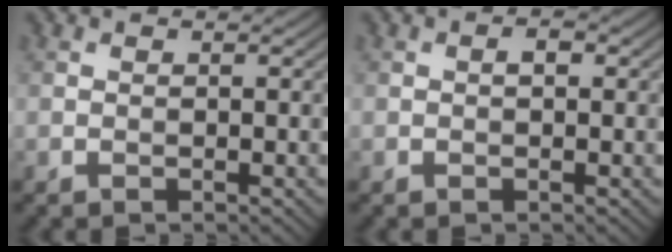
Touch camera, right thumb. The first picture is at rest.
{"total": 1.1, "force": [0.1, 0.5, 0.9], "torque": [-0.013, 0.002, -0.001]}